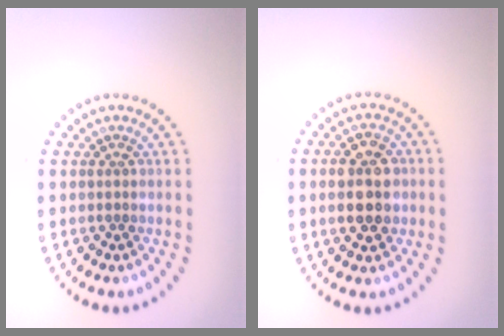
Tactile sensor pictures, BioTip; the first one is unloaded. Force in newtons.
{"total": 4.1, "press": 4.1, "slide": 0.2}